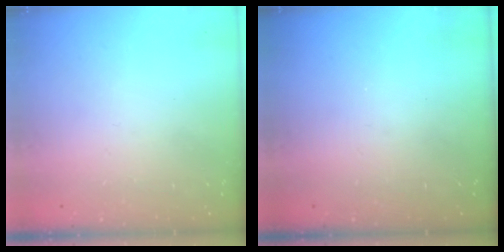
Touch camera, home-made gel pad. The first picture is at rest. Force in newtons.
{"total": 0.0}